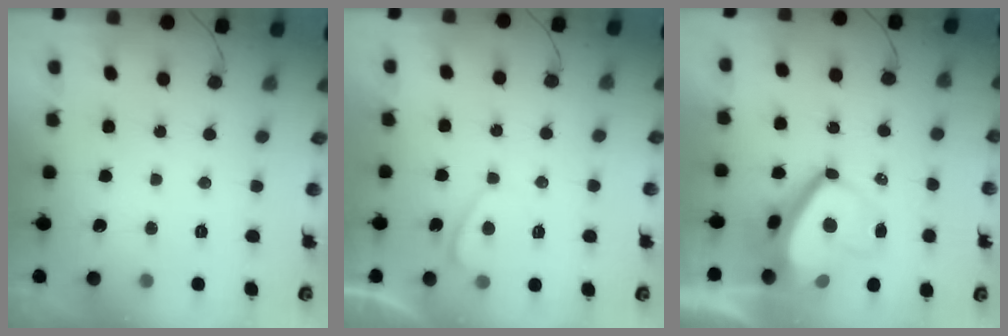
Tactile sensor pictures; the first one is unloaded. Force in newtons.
{"total": 0.9, "press": 0.7, "slide": 0.5}
{"total": 10.6, "press": 10.5, "slide": 1.0}